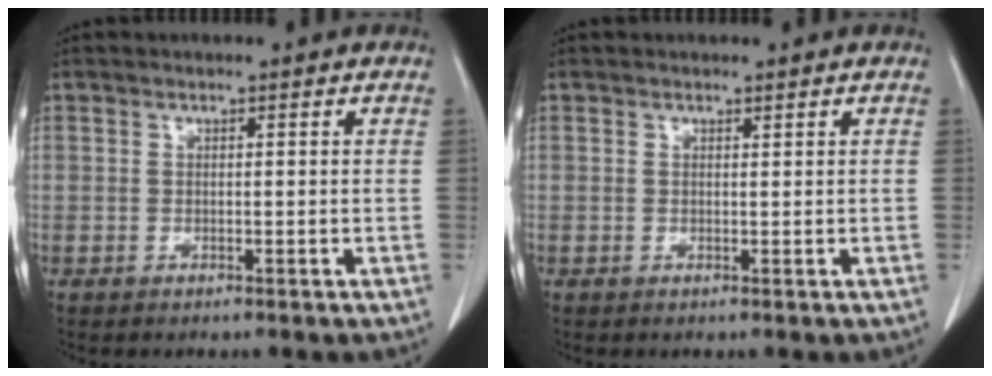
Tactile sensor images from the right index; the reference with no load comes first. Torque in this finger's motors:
{"motor_torque": [-0.07, 0.07, 0.02, -0.01]}